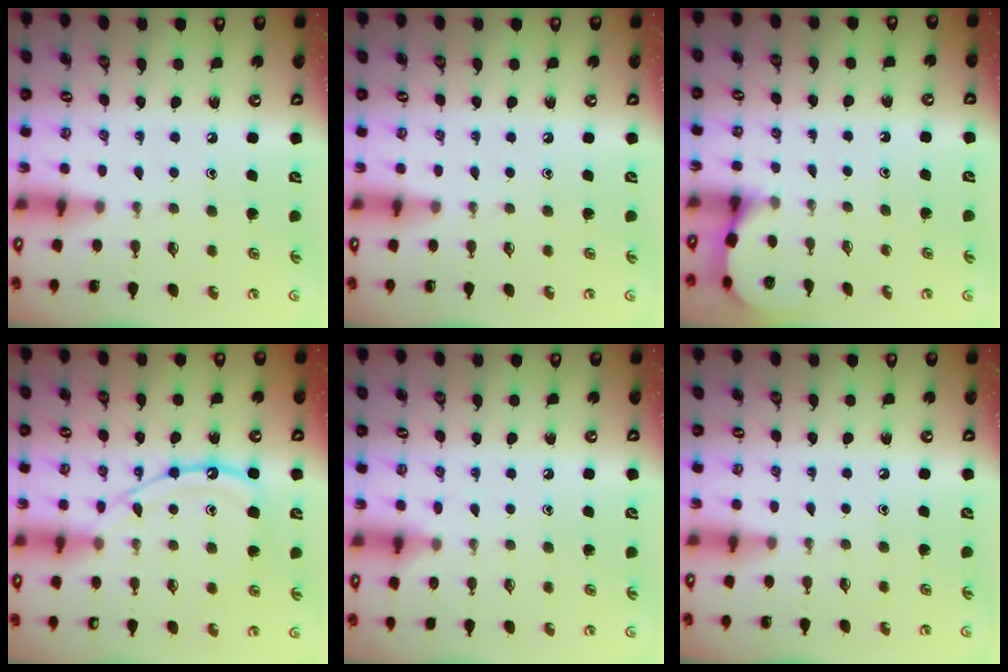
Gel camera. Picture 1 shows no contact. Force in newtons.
{"total": 0.0}
{"total": 2.3, "press": 2.3, "slide": 0.2}
{"total": 14.4, "press": 14.3, "slide": 1.2}
{"total": 5.1, "press": 5.1, "slide": 0.7}
{"total": 0.0}